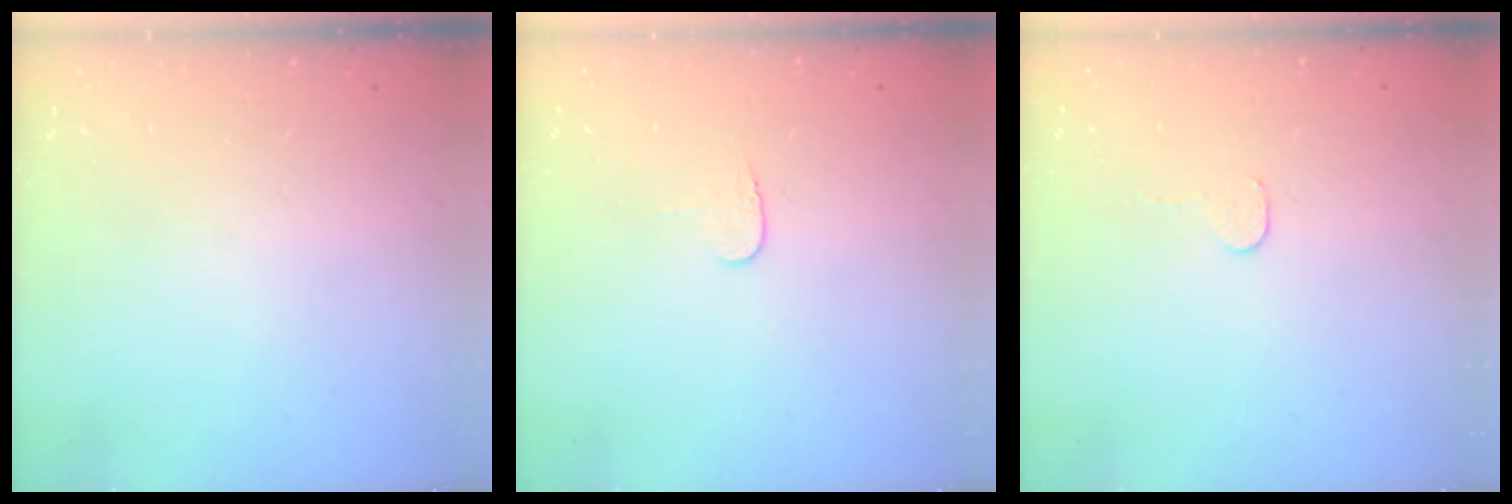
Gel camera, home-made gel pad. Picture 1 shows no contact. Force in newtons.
{"total": 4.0, "press": 4.0, "slide": 0.4}
{"total": 2.7, "press": 2.7, "slide": 0.2}